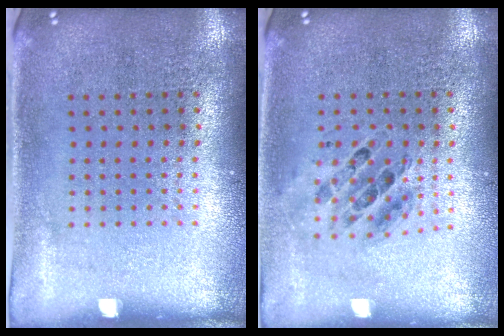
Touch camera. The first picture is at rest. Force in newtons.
{"total": 0.6, "press": 0.6, "slide": 0.1}